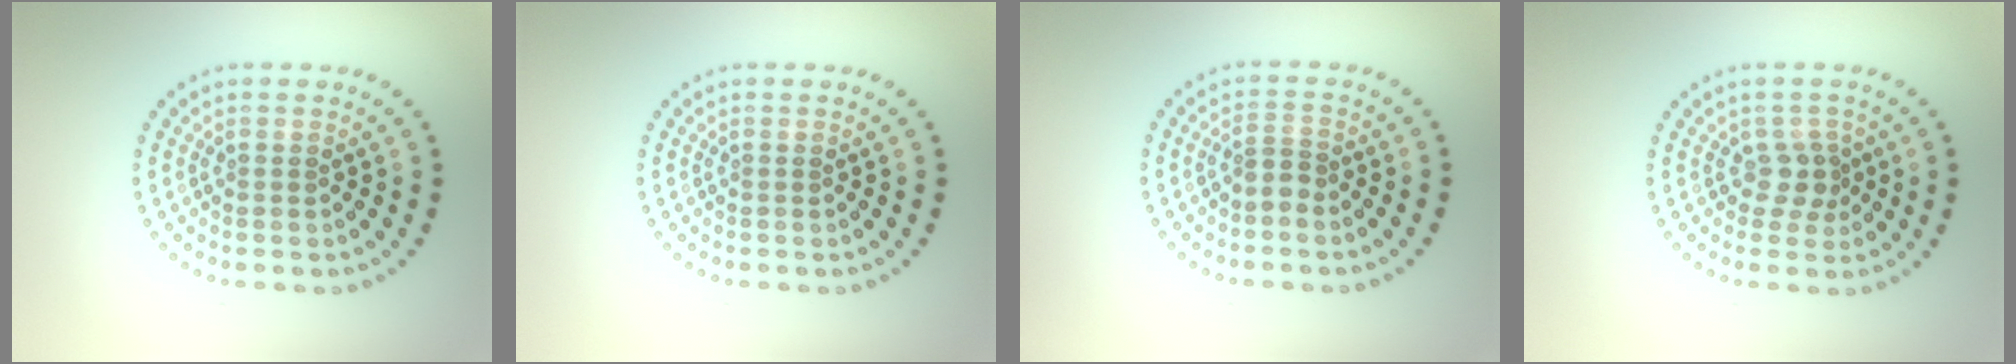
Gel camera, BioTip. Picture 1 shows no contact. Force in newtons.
{"total": 0.0}
{"total": 1.3, "press": 0.9, "slide": 1.0}
{"total": 2.1, "press": 1.6, "slide": 1.3}